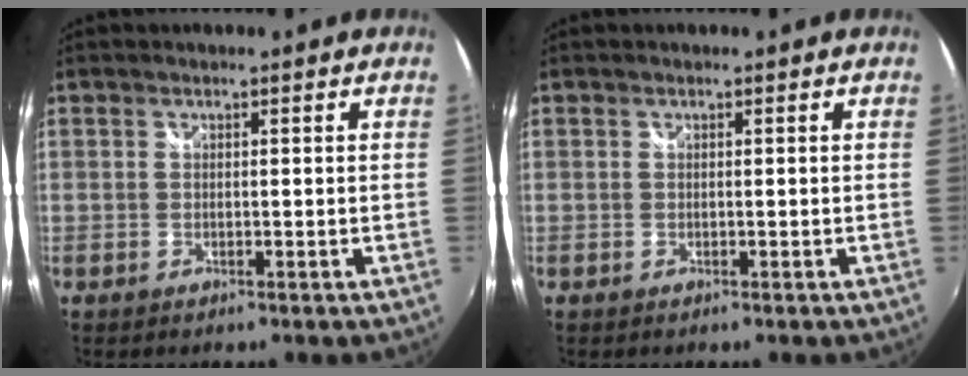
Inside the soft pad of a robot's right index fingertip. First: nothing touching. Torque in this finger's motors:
{"motor_torque": [0.00, 0.00, 0.00, 0.01]}